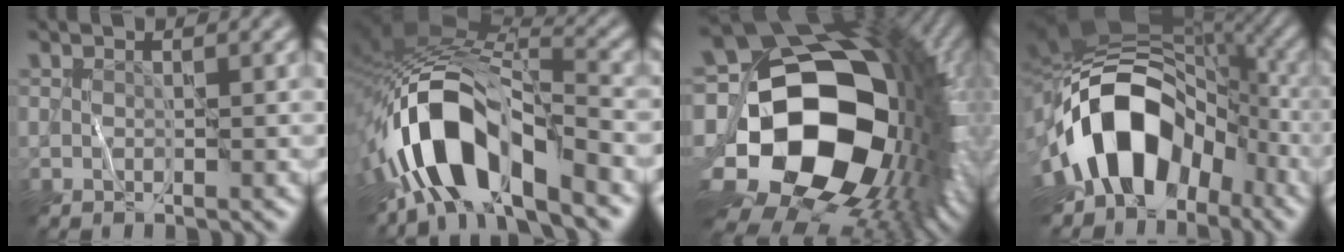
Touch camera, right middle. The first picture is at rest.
{"total": 10.5, "force": [-5.7, 4.2, 7.7], "torque": [-0.136, 0.008, -0.111]}
{"total": 19.9, "force": [-3.2, 14.7, 13.0], "torque": [-0.225, -0.037, -0.036]}
{"total": 14.7, "force": [-5.2, 9.7, 9.7], "torque": [-0.149, 0.007, -0.098]}